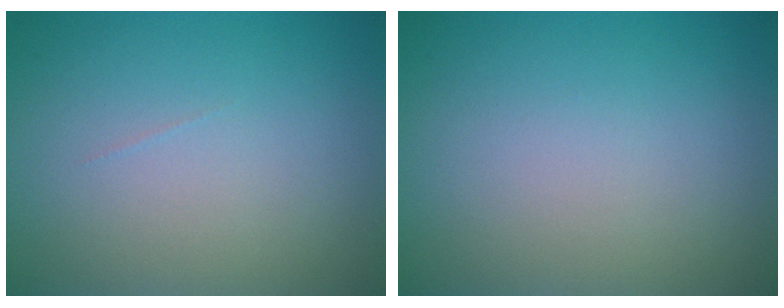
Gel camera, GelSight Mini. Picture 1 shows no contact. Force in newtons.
{"total": 0.0}